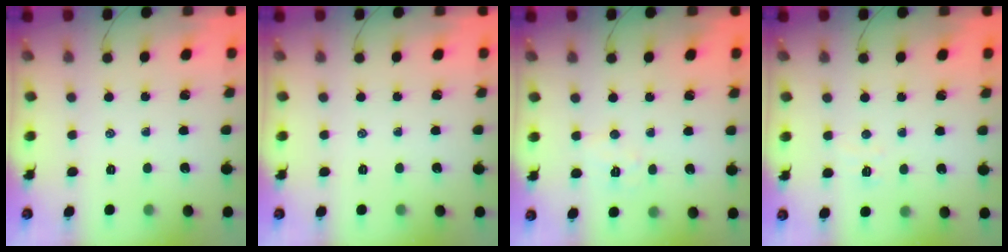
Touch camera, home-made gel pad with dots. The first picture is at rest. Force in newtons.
{"total": 0.0}
{"total": 4.9, "press": 4.8, "slide": 0.7}
{"total": 3.6, "press": 3.5, "slide": 0.7}